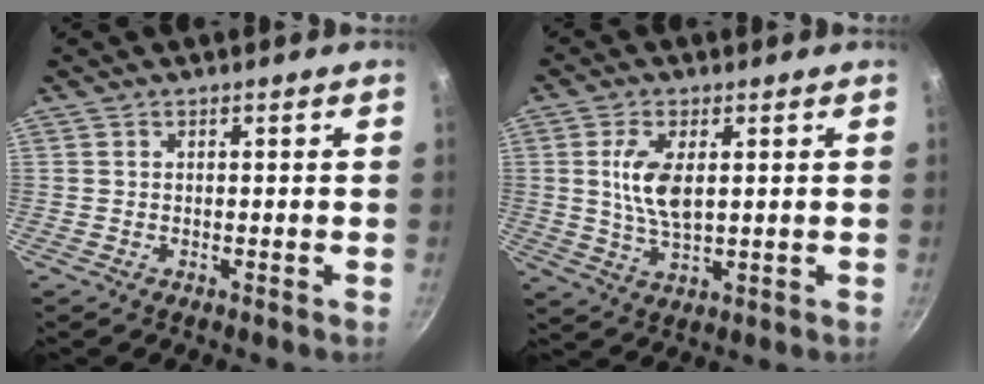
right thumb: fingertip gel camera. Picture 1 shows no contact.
{"total": 8.0, "force": [1.5, 3.7, 6.9], "torque": [-0.130, -0.009, 0.032]}